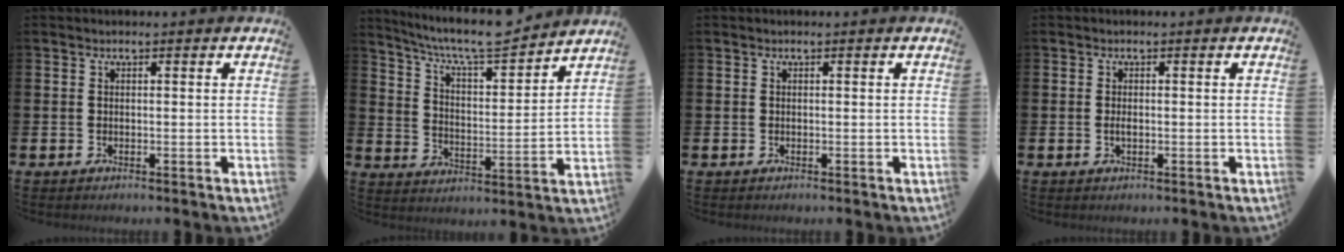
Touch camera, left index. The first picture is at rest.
{"total": 8.5, "force": [7.9, 1.1, 3.0], "torque": [-0.086, -0.053, 0.136]}
{"total": 0.0}
{"total": 1.0, "force": [-0.1, 0.5, 0.9], "torque": [-0.014, 0.001, -0.004]}